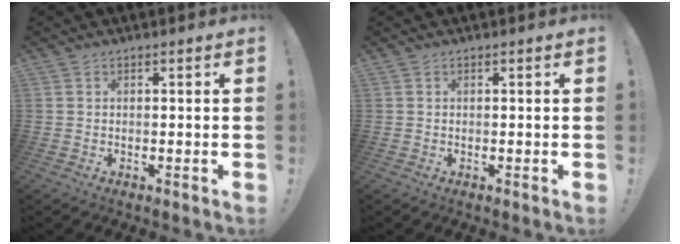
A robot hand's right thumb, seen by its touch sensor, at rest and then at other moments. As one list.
[{"total": 0.0}]